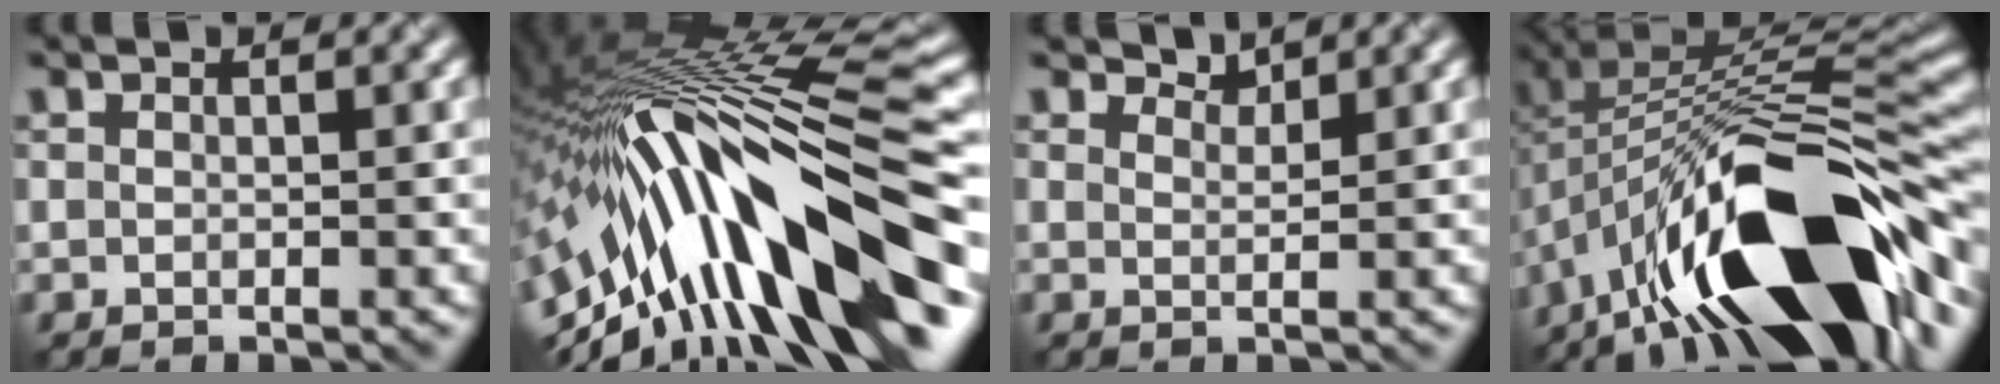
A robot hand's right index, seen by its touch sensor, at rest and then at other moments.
{"total": 16.6, "force": [-4.7, 5.2, 15.1], "torque": [-0.251, 0.034, -0.084]}
{"total": 1.2, "force": [1.2, -0.1, 0.0], "torque": [0.000, -0.003, 0.016]}
{"total": 17.4, "force": [-7.6, 6.5, 14.2], "torque": [-0.229, 0.015, -0.132]}